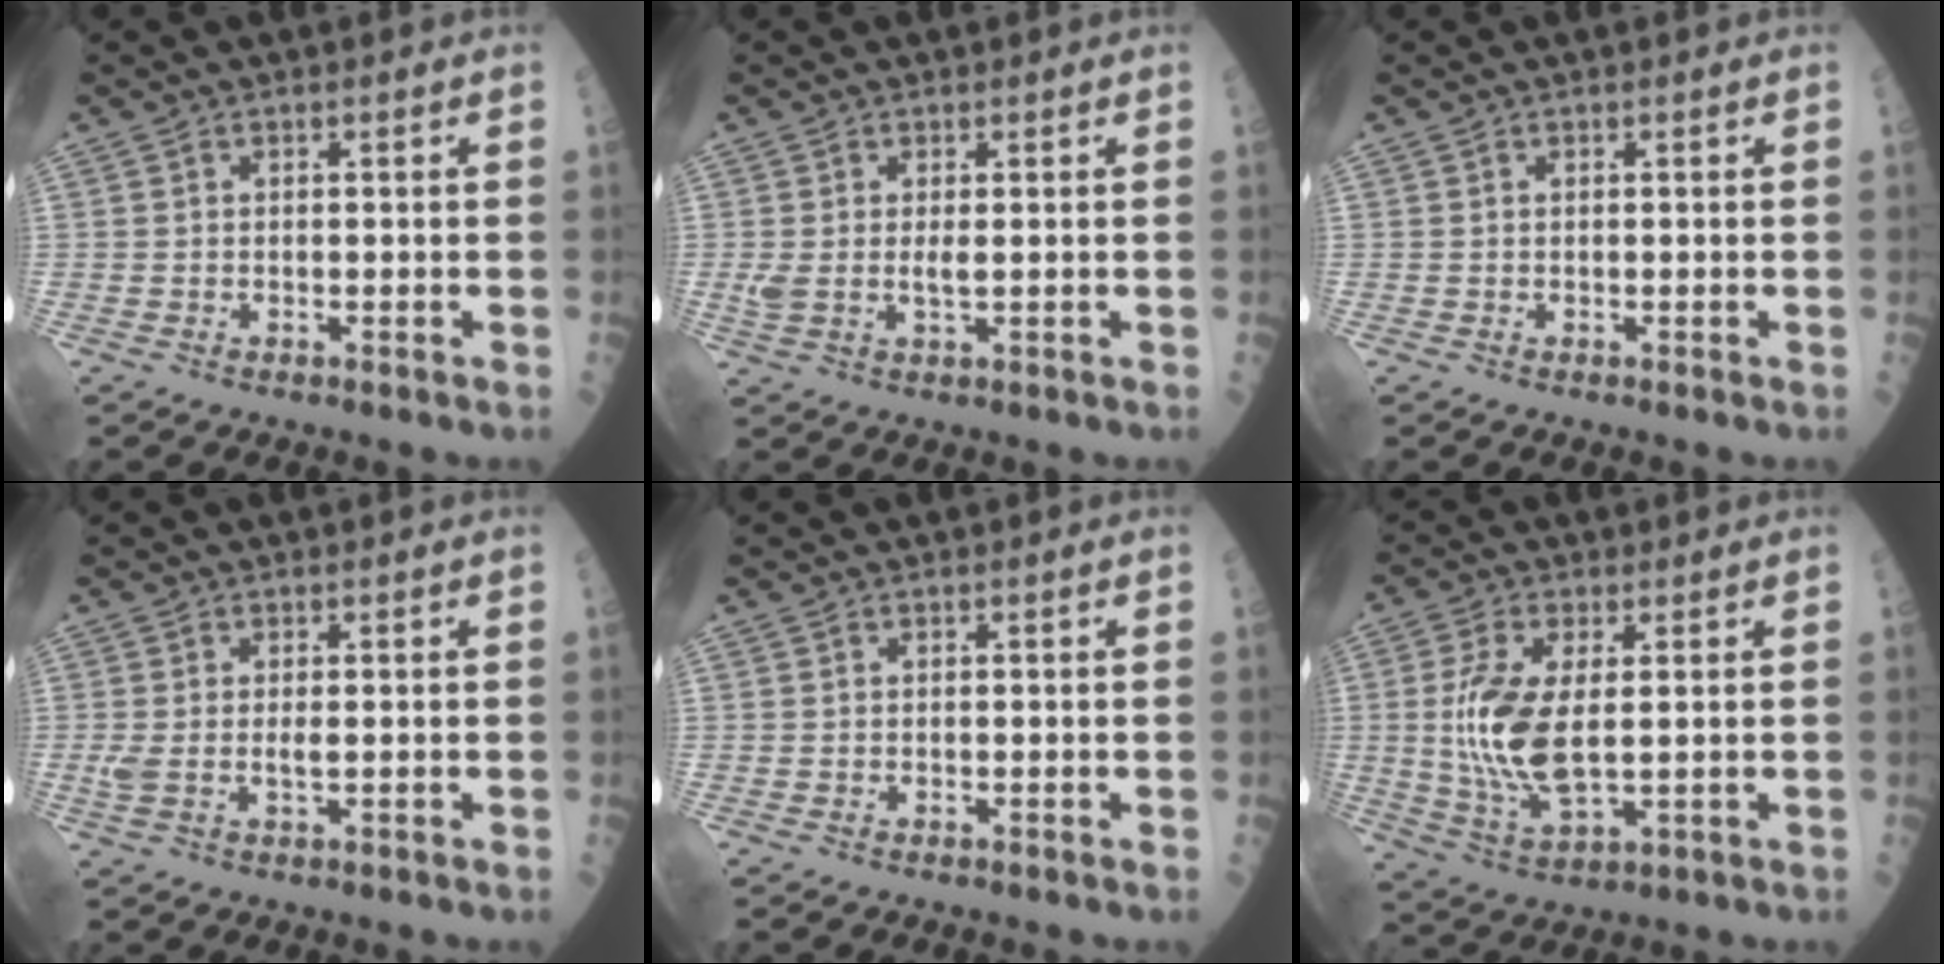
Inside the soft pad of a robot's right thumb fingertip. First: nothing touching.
{"total": 3.3, "force": [0.3, 1.2, 3.1], "torque": [-0.072, -0.001, 0.011]}
{"total": 0.0}
{"total": 3.3, "force": [0.0, 1.2, 3.0], "torque": [-0.076, 0.001, 0.002]}
{"total": 0.0}
{"total": 12.1, "force": [0.7, 5.1, 11.0], "torque": [-0.239, -0.014, 0.022]}